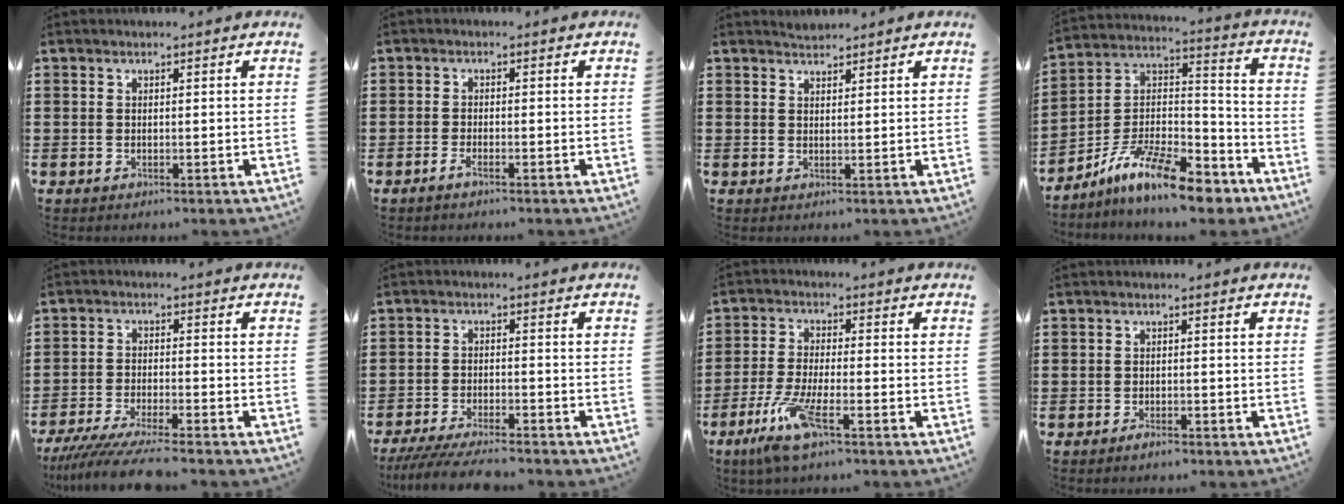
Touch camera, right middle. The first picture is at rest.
{"total": 1.4, "force": [-0.9, 0.2, 1.1], "torque": [-0.027, -0.005, -0.019]}
{"total": 1.5, "force": [1.4, 0.2, -0.3], "torque": [0.001, 0.003, 0.028]}
{"total": 13.4, "force": [-10.4, 2.5, 8.0], "torque": [-0.153, 0.020, -0.200]}
{"total": 6.3, "force": [-5.6, -0.4, 2.8], "torque": [-0.061, -0.023, -0.108]}
{"total": 5.1, "force": [-4.7, 0.0, 1.9], "torque": [-0.043, -0.014, -0.093]}
{"total": 7.4, "force": [-4.2, 1.5, 5.9], "torque": [-0.134, -0.016, -0.079]}
{"total": 1.3, "force": [-1.2, 0.1, 0.6], "torque": [-0.013, -0.007, -0.021]}